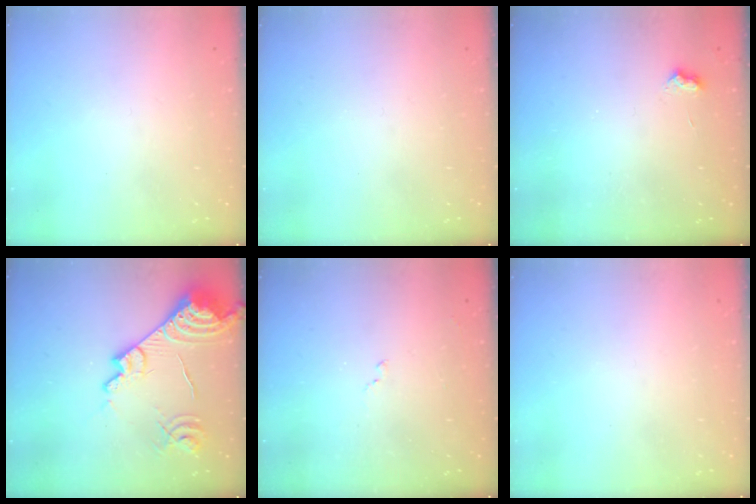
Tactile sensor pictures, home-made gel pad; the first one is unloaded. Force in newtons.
{"total": 0.0}
{"total": 4.0, "press": 3.9, "slide": 0.5}
{"total": 18.0, "press": 17.9, "slide": 1.8}
{"total": 7.1, "press": 7.1, "slide": 0.8}
{"total": 0.0}